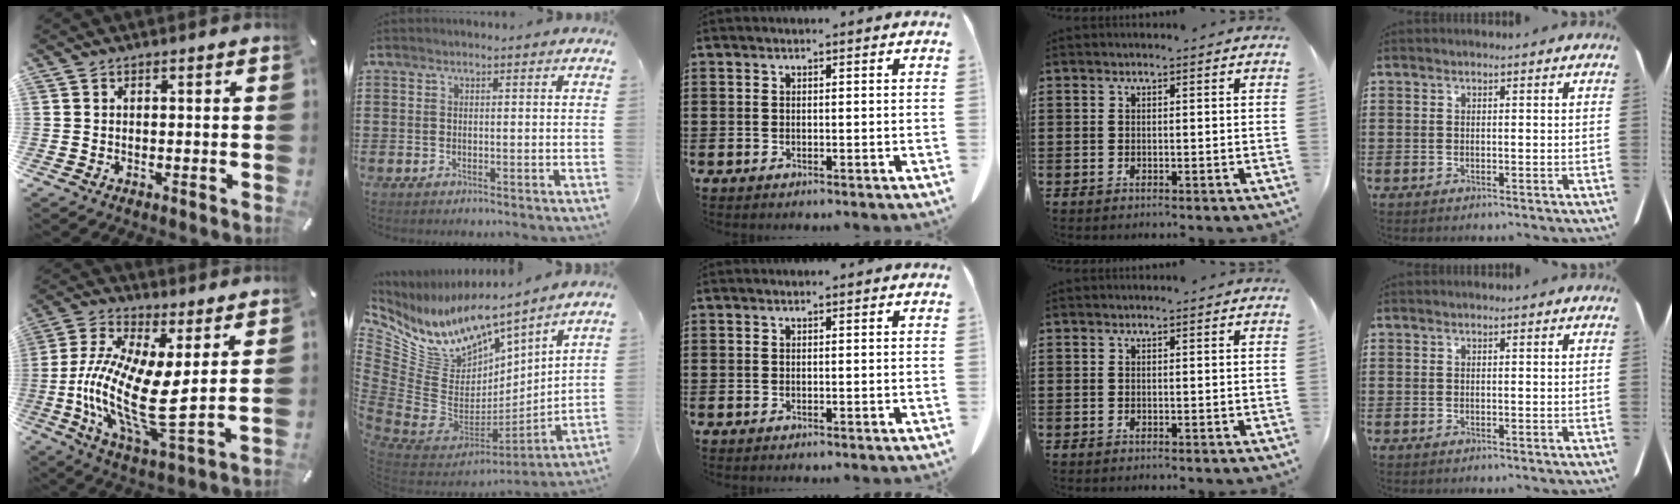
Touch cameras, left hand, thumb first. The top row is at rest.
{"thumb": {"total": 16.7, "force": [-0.3, 5.4, 15.8], "torque": [-0.344, -0.034, -0.005]}, "index": {"total": 9.4, "force": [6.9, 5.4, 3.5], "torque": [-0.134, -0.081, 0.119]}}